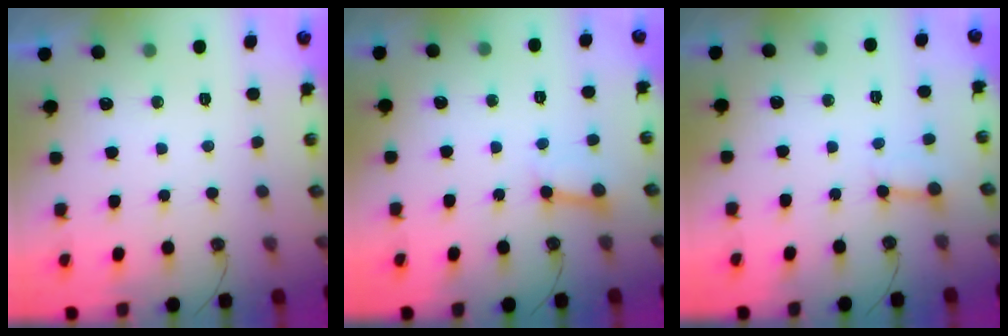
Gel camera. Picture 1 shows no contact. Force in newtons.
{"total": 4.8, "press": 4.7, "slide": 0.8}
{"total": 3.3, "press": 3.3, "slide": 0.2}